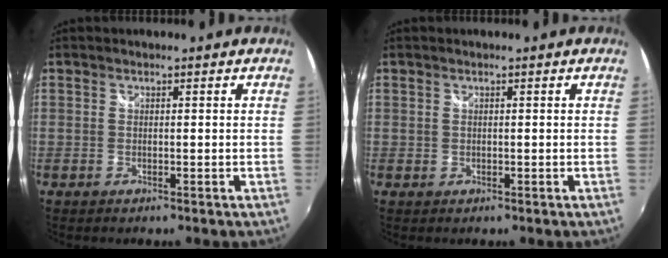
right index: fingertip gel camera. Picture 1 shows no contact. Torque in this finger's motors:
{"motor_torque": [0.10, 0.09, 0.02, 0.00]}